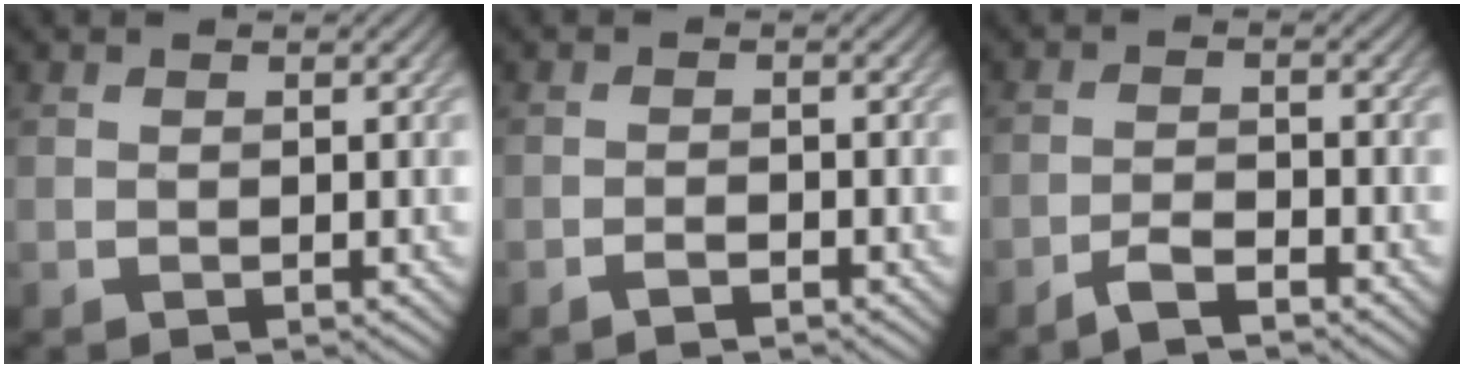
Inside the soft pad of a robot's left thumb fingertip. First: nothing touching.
{"total": 1.6, "force": [-1.3, 0.2, 0.9], "torque": [-0.015, 0.002, -0.027]}
{"total": 3.2, "force": [-2.5, 0.5, 1.8], "torque": [-0.037, 0.003, -0.054]}